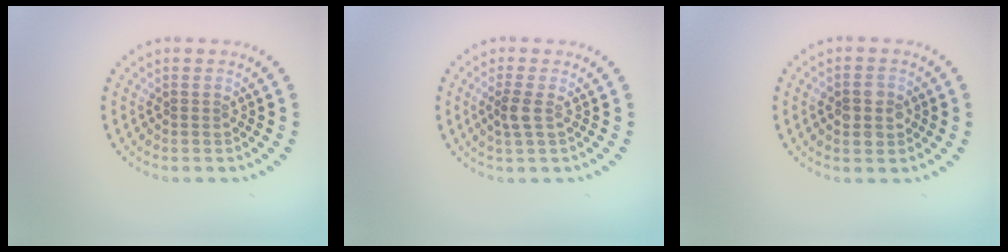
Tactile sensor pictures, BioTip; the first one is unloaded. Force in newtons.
{"total": 1.6, "press": 1.4, "slide": 0.8}
{"total": 2.5, "press": 2.5, "slide": 0.2}